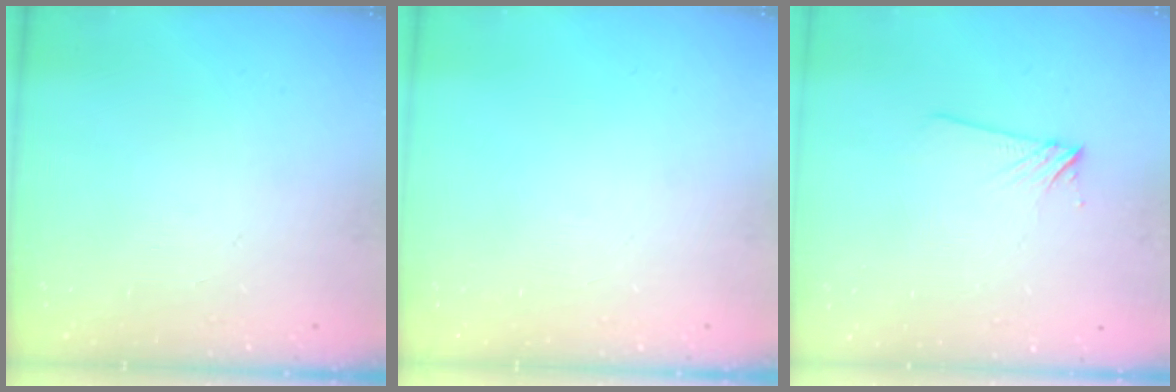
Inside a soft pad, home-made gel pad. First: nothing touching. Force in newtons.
{"total": 0.0}
{"total": 5.0, "press": 5.0, "slide": 0.8}